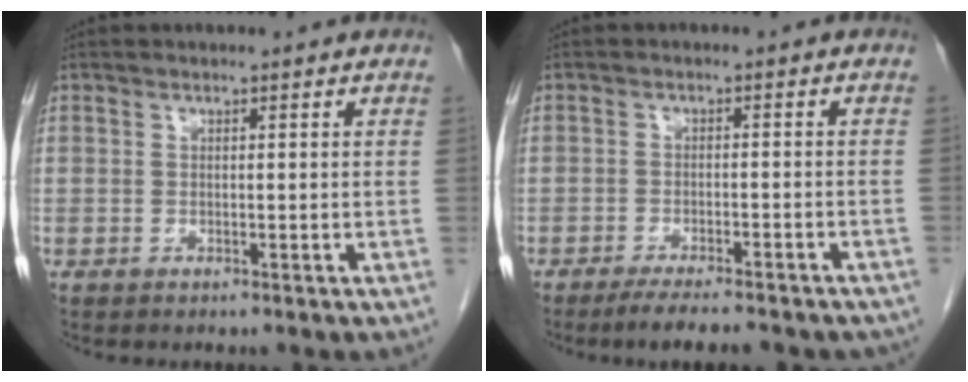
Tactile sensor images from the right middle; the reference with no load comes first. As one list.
[{"total": 10.3, "force": [-8.7, 2.1, 5.1], "torque": [-0.064, -0.006, -0.115]}]